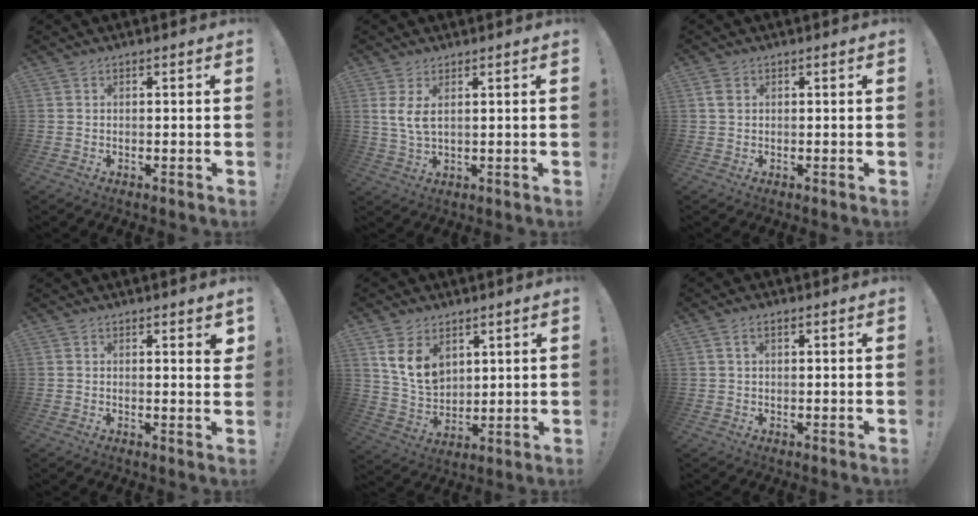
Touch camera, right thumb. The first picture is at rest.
{"total": 5.2, "force": [2.1, 2.0, 4.3], "torque": [-0.082, -0.006, 0.036]}
{"total": 1.9, "force": [0.8, 1.4, 1.0], "torque": [-0.017, 0.002, 0.013]}
{"total": 2.3, "force": [1.6, 0.4, 1.6], "torque": [-0.008, -0.014, 0.022]}
{"total": 11.0, "force": [5.5, 7.6, 5.9], "torque": [-0.113, -0.024, 0.111]}
{"total": 2.8, "force": [1.2, 1.5, 2.0], "torque": [-0.040, 0.006, 0.023]}